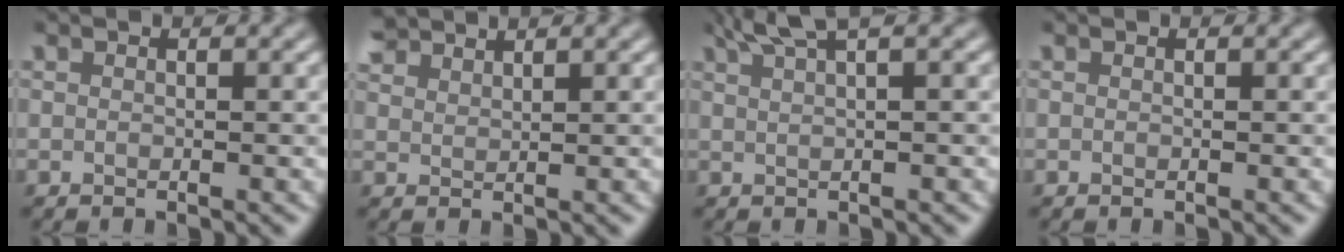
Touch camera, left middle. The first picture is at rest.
{"total": 2.3, "force": [2.3, 0.2, 0.4], "torque": [-0.005, 0.008, 0.048]}
{"total": 3.9, "force": [2.9, 0.7, 2.5], "torque": [-0.032, 0.009, 0.038]}
{"total": 0.0}